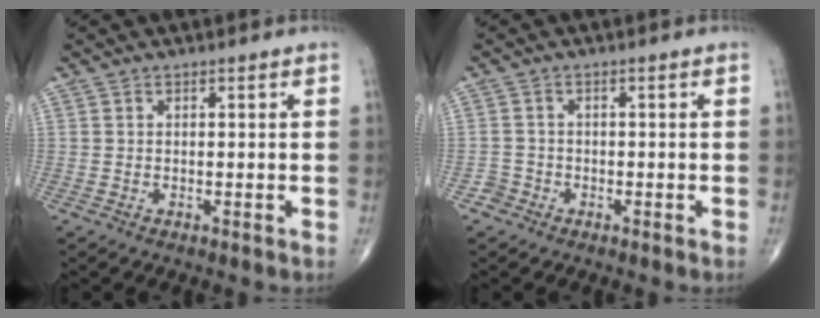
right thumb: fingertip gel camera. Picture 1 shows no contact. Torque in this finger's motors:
{"motor_torque": [0.19, 0.07, -0.08, -0.01, 0.01]}